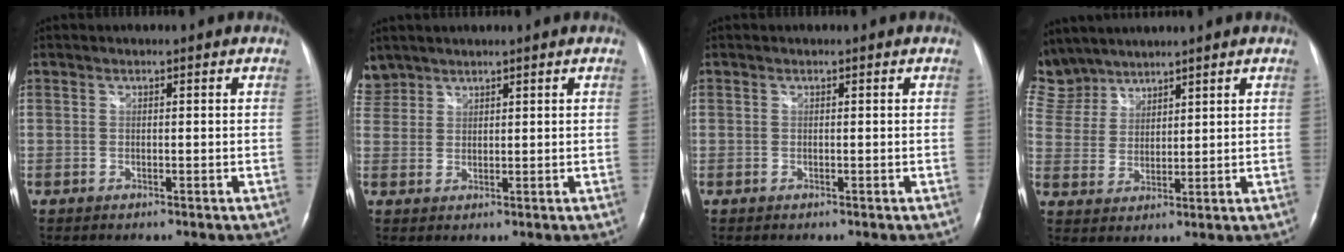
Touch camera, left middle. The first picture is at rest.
{"total": 4.1, "force": [3.5, 2.2, -0.2], "torque": [0.005, 0.012, 0.074]}
{"total": 0.0}
{"total": 10.2, "force": [8.9, 4.8, 1.0], "torque": [-0.045, 0.017, 0.194]}